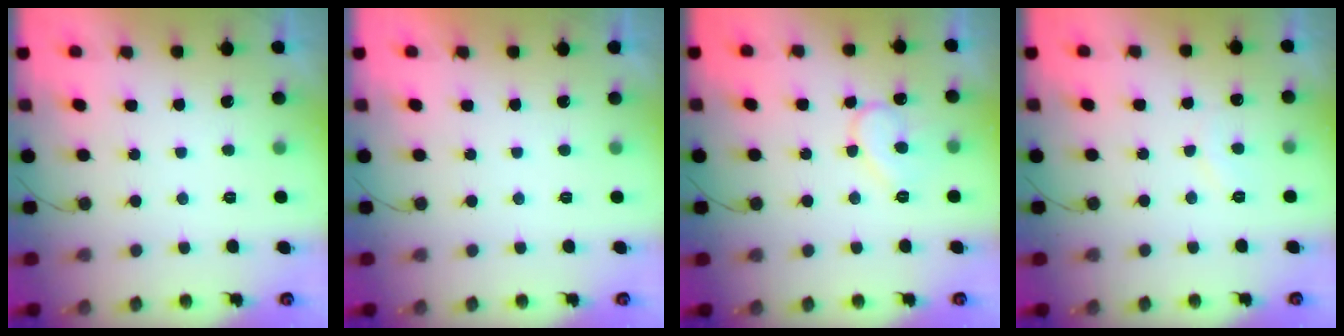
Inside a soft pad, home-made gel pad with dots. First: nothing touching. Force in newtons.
{"total": 1.9, "press": 1.9, "slide": 0.0}
{"total": 9.8, "press": 9.7, "slide": 0.9}
{"total": 6.2, "press": 6.2, "slide": 0.5}